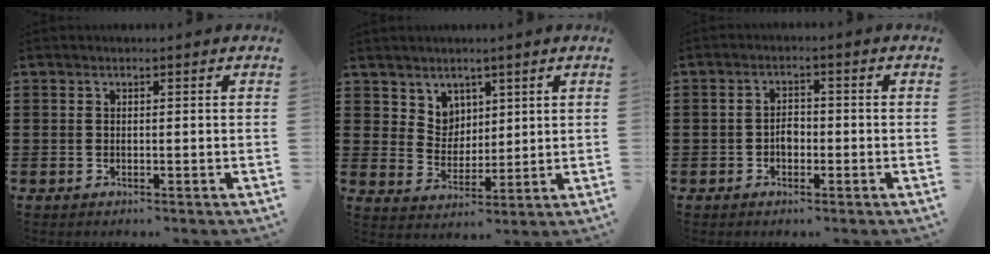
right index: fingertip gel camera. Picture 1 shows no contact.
{"total": 5.2, "force": [3.3, 3.9, 0.6], "torque": [-0.035, 0.003, 0.062]}
{"total": 2.2, "force": [-0.7, 1.4, 1.6], "torque": [-0.032, 0.004, -0.014]}